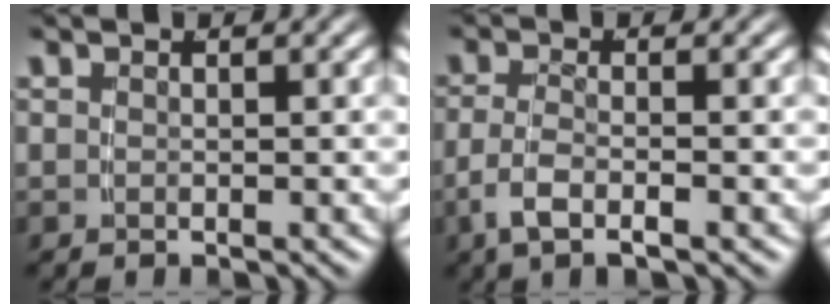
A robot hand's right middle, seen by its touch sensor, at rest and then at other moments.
{"total": 2.9, "force": [-1.5, 0.8, 2.4], "torque": [-0.056, -0.015, -0.018]}